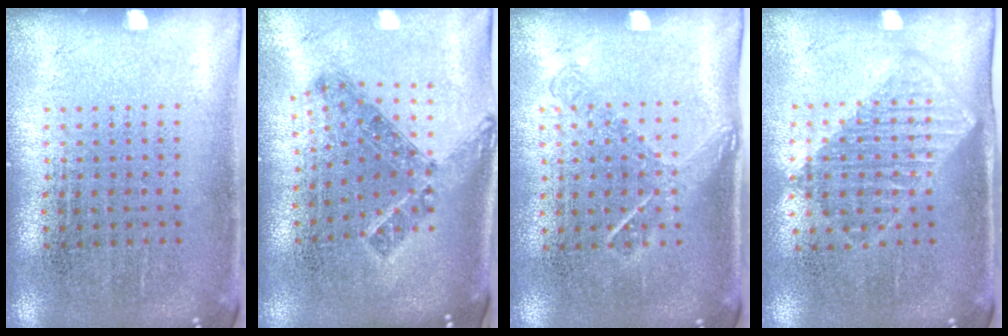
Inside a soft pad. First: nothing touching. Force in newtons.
{"total": 1.0, "press": 0.9, "slide": 0.6}
{"total": 1.2, "press": 0.9, "slide": 0.9}
{"total": 1.2, "press": 1.1, "slide": 0.5}